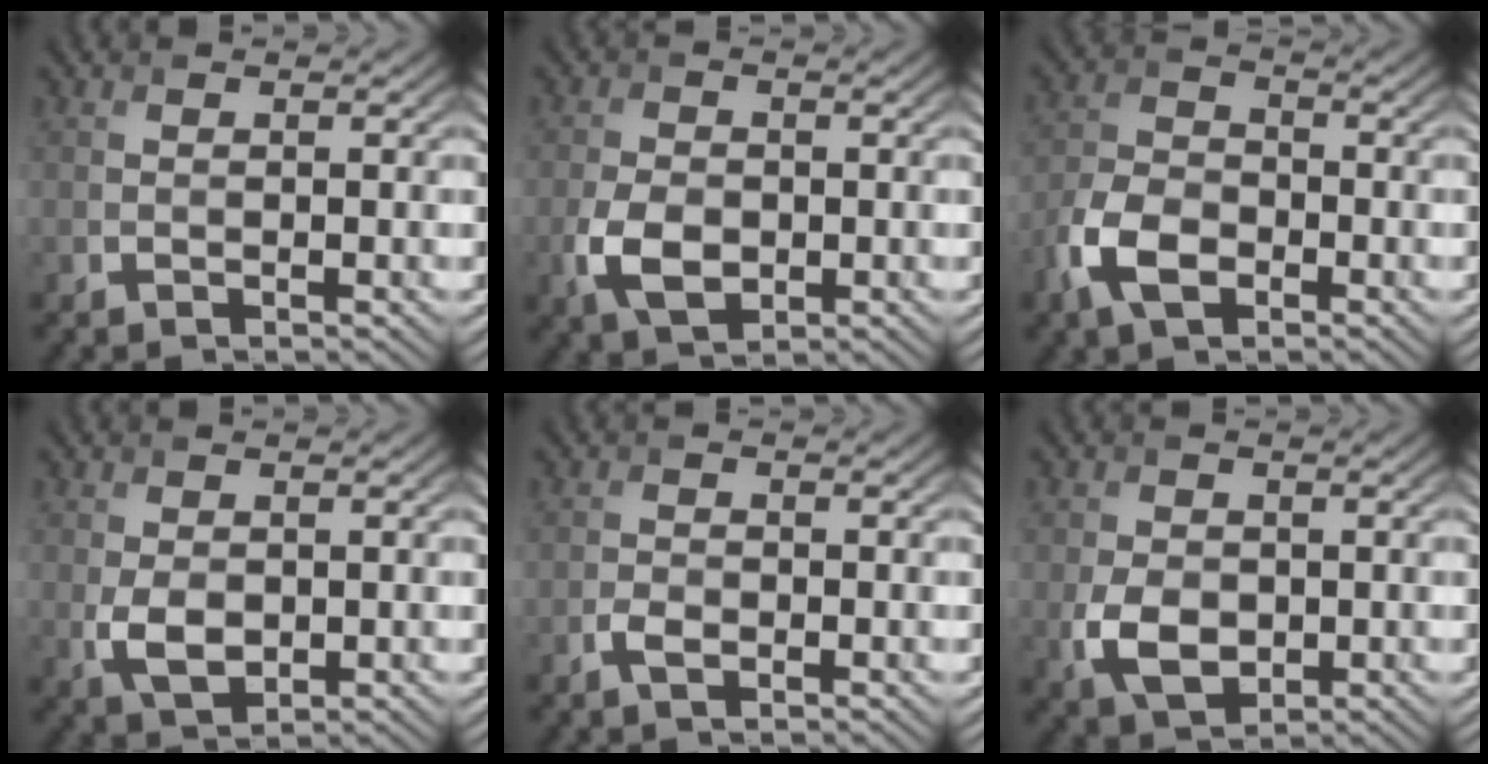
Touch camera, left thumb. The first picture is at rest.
{"total": 5.1, "force": [-1.4, 3.4, 3.5], "torque": [-0.081, -0.010, -0.029]}
{"total": 6.8, "force": [-3.4, 3.9, 4.4], "torque": [-0.099, -0.002, -0.080]}
{"total": 3.5, "force": [-0.3, 2.4, 2.6], "torque": [-0.061, -0.009, 0.001]}
{"total": 1.6, "force": [-0.9, 0.8, 1.1], "torque": [-0.023, 0.000, -0.019]}
{"total": 5.0, "force": [-0.8, 3.6, 3.4], "torque": [-0.079, -0.015, -0.015]}